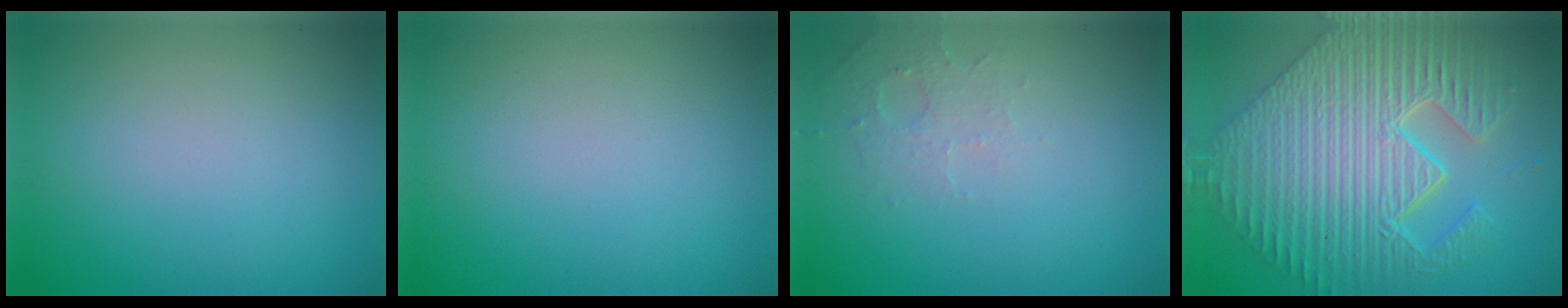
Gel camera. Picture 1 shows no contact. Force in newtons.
{"total": 0.0}
{"total": 1.8, "press": 1.7, "slide": 0.4}
{"total": 11.5, "press": 7.7, "slide": 8.4}